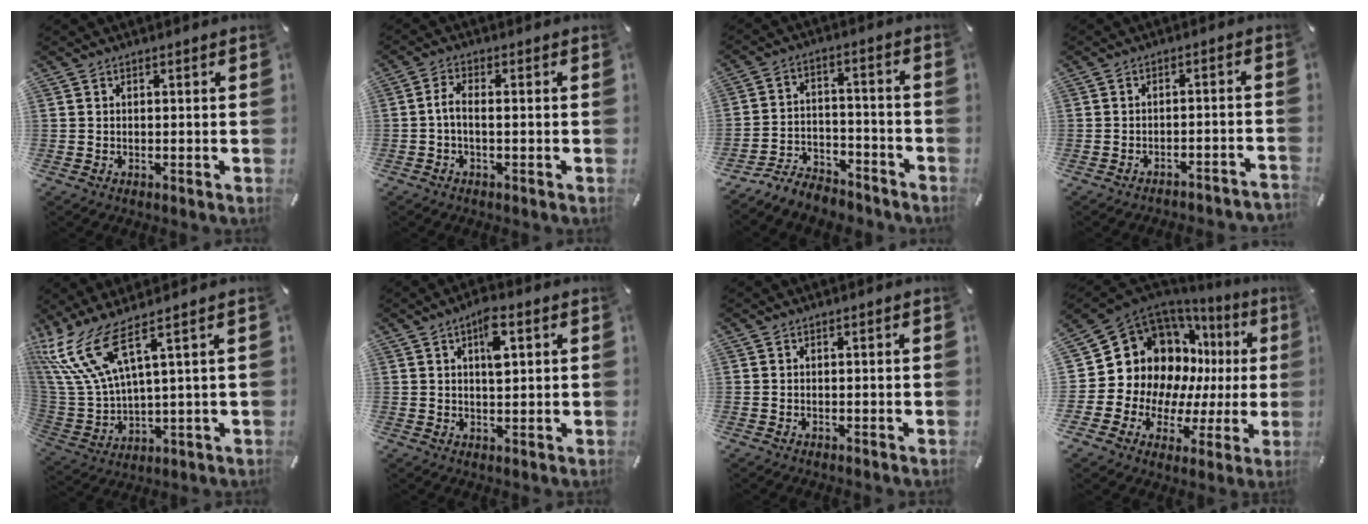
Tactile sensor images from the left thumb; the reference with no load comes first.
{"total": 3.6, "force": [-0.7, 1.3, 3.3], "torque": [-0.067, 0.004, -0.015]}
{"total": 8.1, "force": [-7.2, 3.3, 1.8], "torque": [-0.023, 0.039, -0.135]}
{"total": 3.0, "force": [-2.5, 0.8, 1.3], "torque": [-0.023, 0.011, -0.049]}
{"total": 14.1, "force": [7.5, 5.0, 10.9], "torque": [-0.268, -0.050, 0.127]}
{"total": 6.3, "force": [2.4, 2.5, 5.3], "torque": [-0.088, -0.002, 0.035]}
{"total": 0.0}
{"total": 16.9, "force": [6.5, 13.8, 7.4], "torque": [-0.108, -0.078, 0.142]}